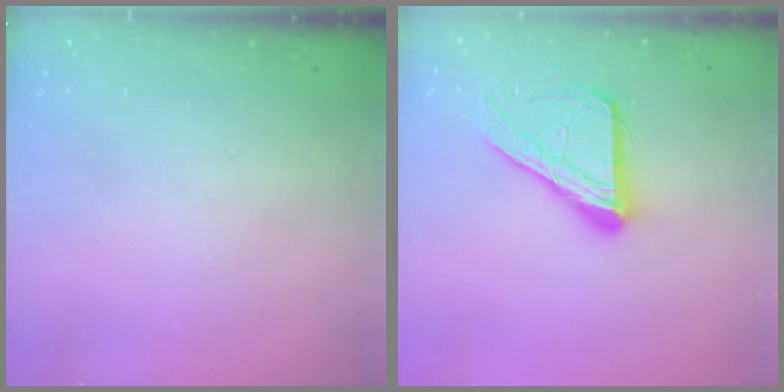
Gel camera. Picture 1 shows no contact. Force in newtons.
{"total": 15.8, "press": 15.7, "slide": 1.0}